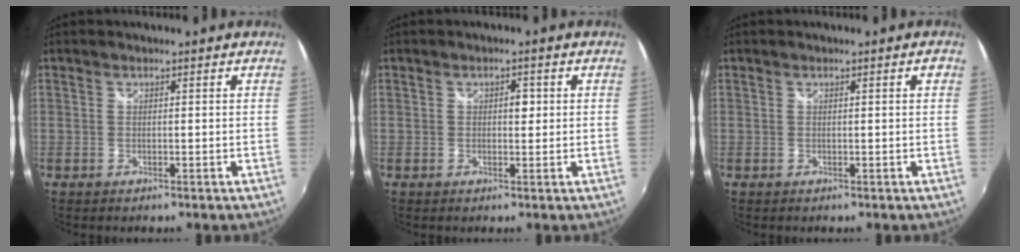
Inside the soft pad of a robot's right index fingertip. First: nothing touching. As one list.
[{"total": 1.8, "force": [0.2, 1.2, 1.4], "torque": [-0.019, 0.006, 0.002]}, {"total": 1.2, "force": [0.4, -0.1, 1.2], "torque": [-0.016, 0.004, 0.004]}]